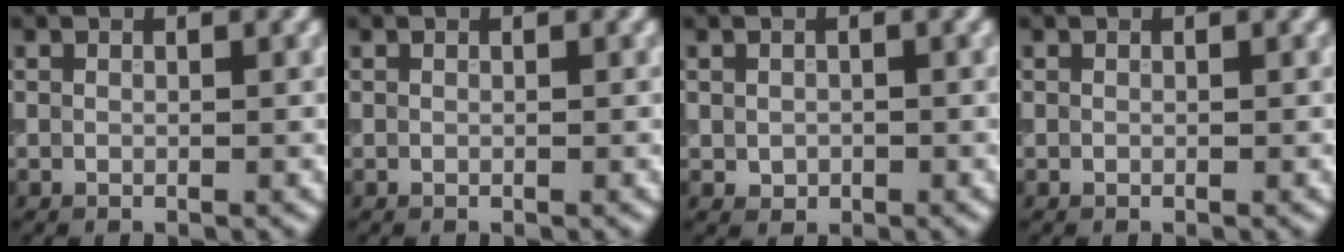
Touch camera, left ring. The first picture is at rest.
{"total": 0.0}
{"total": 1.0, "force": [-0.1, 1.0, 0.3], "torque": [-0.005, -0.003, -0.001]}
{"total": 0.0}